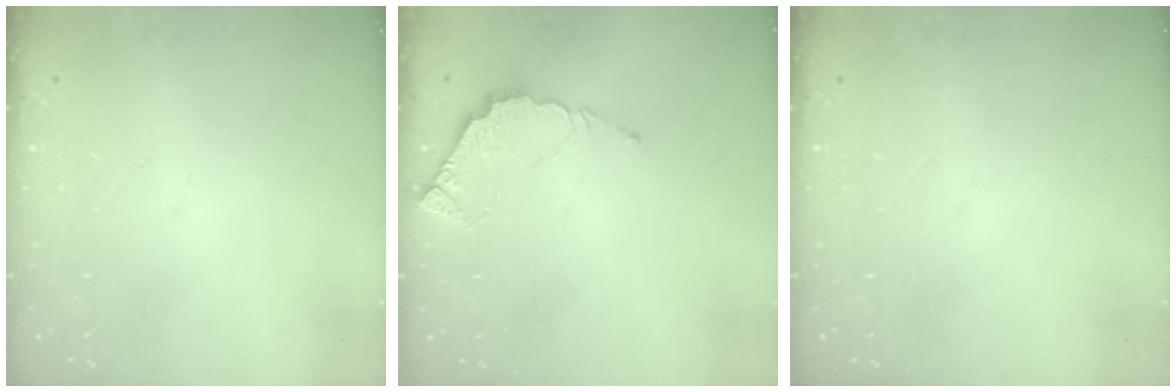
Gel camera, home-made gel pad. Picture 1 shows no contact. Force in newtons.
{"total": 4.6, "press": 4.5, "slide": 0.2}
{"total": 0.0}